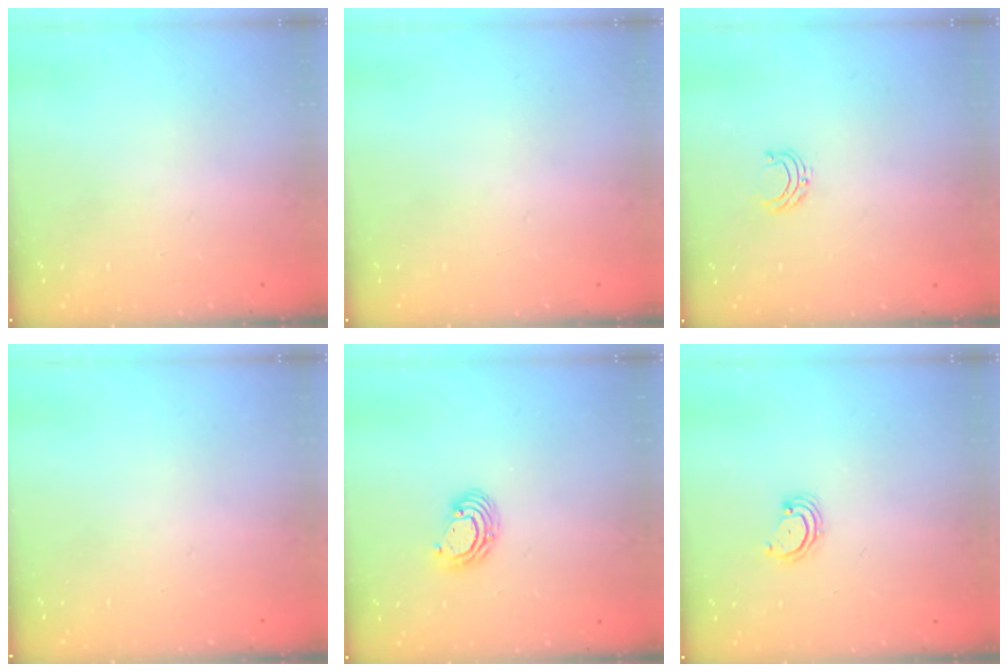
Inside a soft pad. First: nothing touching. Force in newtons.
{"total": 0.0}
{"total": 4.6, "press": 4.6, "slide": 0.4}
{"total": 0.0}
{"total": 5.6, "press": 5.6, "slide": 0.2}
{"total": 3.1, "press": 3.0, "slide": 0.4}